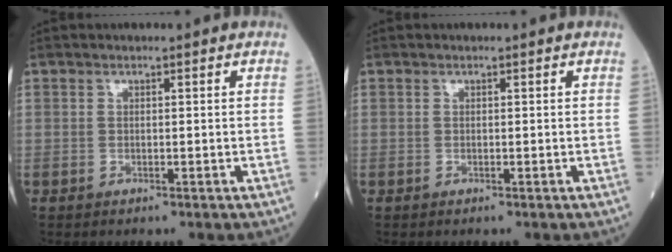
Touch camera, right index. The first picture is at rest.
{"total": 0.0}